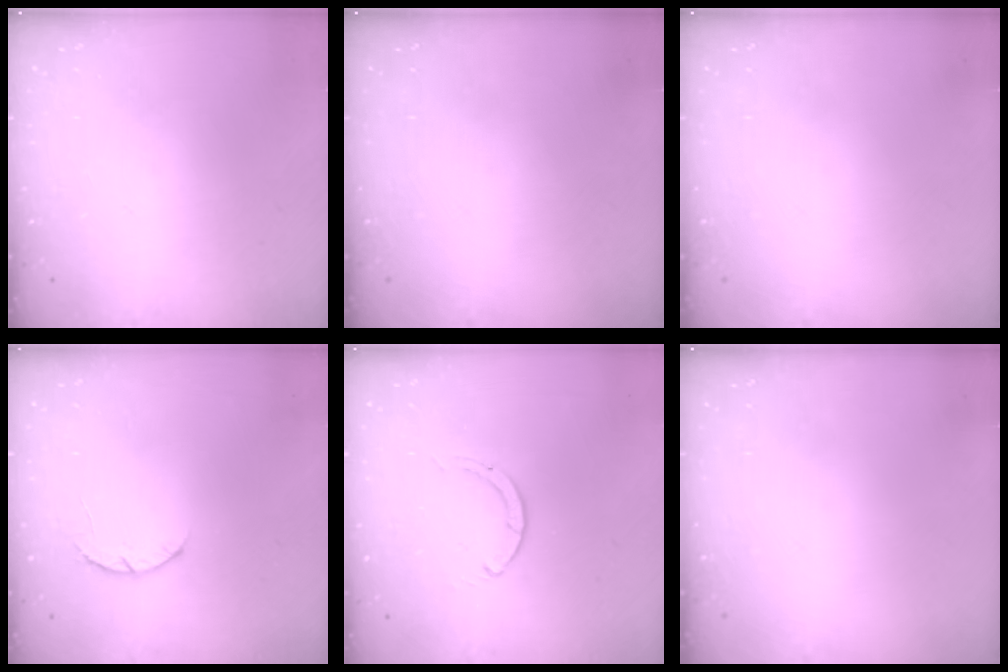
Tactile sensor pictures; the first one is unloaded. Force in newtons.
{"total": 0.0}
{"total": 0.0}
{"total": 3.4, "press": 3.4, "slide": 0.6}
{"total": 0.0}
{"total": 0.0}